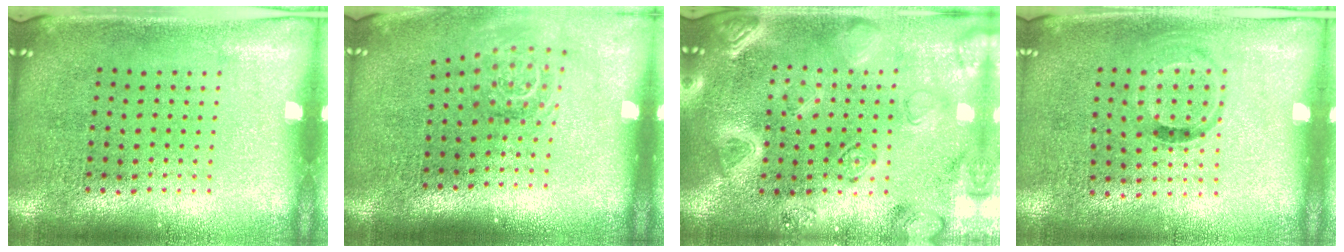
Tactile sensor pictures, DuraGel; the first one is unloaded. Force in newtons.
{"total": 1.7, "press": 1.2, "slide": 1.2}
{"total": 3.2, "press": 3.0, "slide": 1.0}
{"total": 0.8, "press": 0.6, "slide": 0.6}